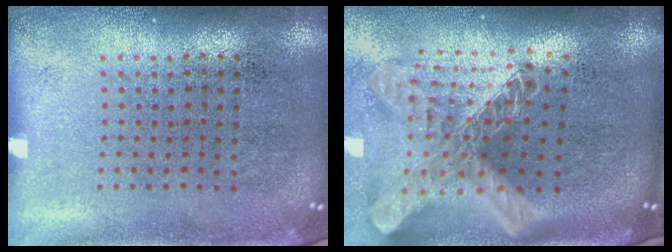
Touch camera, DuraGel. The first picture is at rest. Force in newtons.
{"total": 3.0, "press": 2.1, "slide": 2.1}